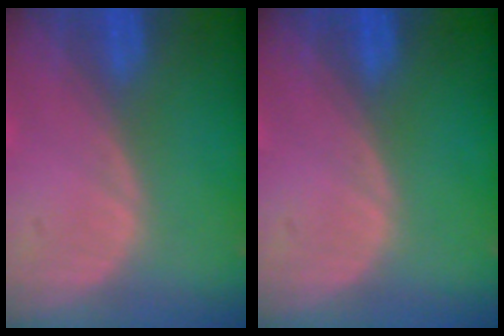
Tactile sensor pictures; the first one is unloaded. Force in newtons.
{"total": 0.0}